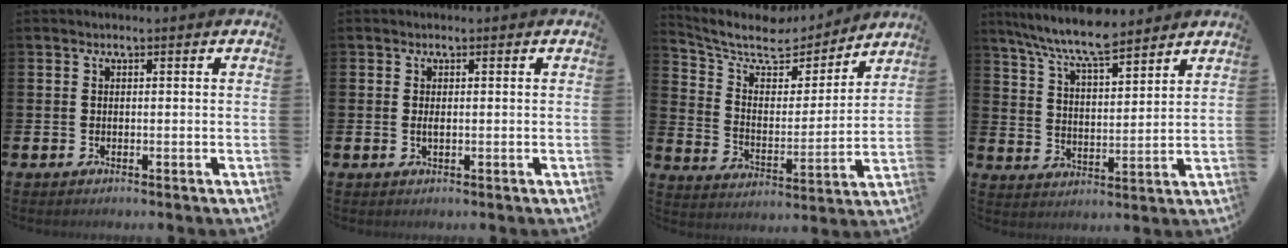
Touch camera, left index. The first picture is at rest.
{"total": 0.8, "force": [0.0, 0.2, 0.7], "torque": [-0.012, 0.000, -0.002]}
{"total": 7.9, "force": [6.5, 3.6, 2.8], "torque": [-0.090, -0.047, 0.108]}
{"total": 8.3, "force": [7.5, 1.0, 3.3], "torque": [-0.092, -0.035, 0.136]}